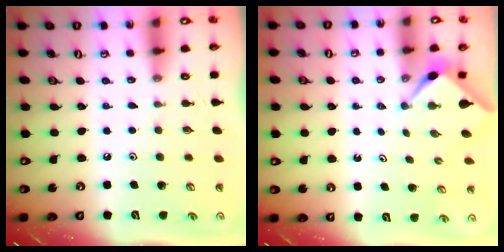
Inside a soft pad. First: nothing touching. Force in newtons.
{"total": 2.5, "press": 2.5, "slide": 0.3}